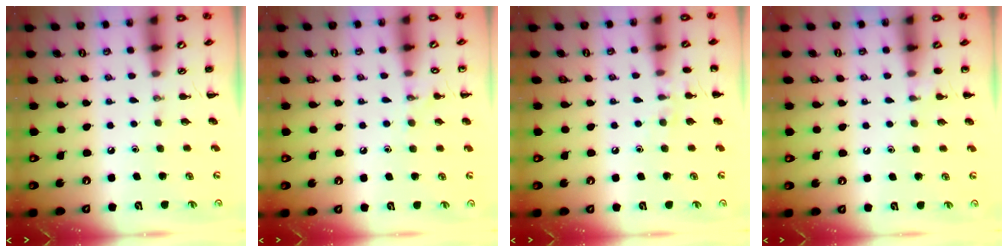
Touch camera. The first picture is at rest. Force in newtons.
{"total": 7.2, "press": 6.8, "slide": 2.1}
{"total": 6.6, "press": 6.4, "slide": 1.5}
{"total": 5.9, "press": 5.7, "slide": 1.6}